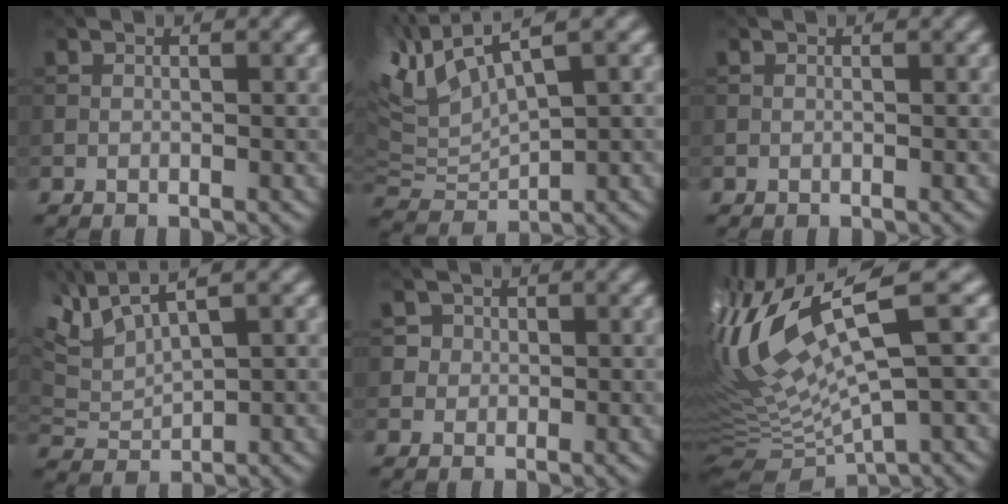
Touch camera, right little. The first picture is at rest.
{"total": 7.2, "force": [4.3, 2.3, 5.3], "torque": [-0.122, 0.022, 0.080]}
{"total": 0.0}
{"total": 6.6, "force": [4.9, 1.7, 4.2], "torque": [-0.092, 0.024, 0.087]}
{"total": 2.2, "force": [0.7, 2.0, 0.6], "torque": [-0.005, -0.003, 0.014]}
{"total": 13.2, "force": [3.6, 3.7, 12.1], "torque": [-0.255, 0.015, 0.089]}